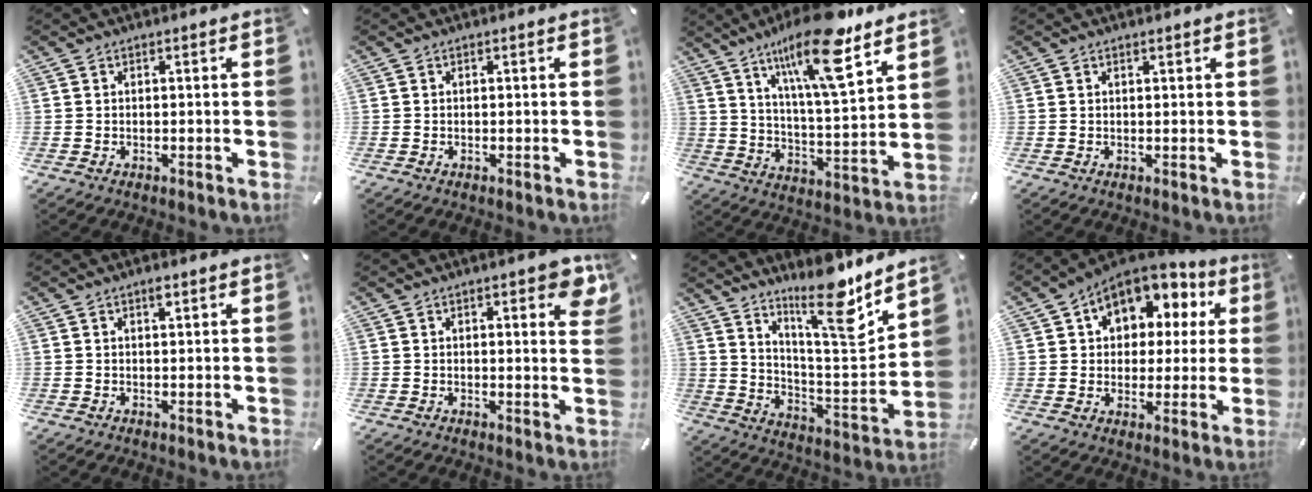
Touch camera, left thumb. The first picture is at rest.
{"total": 0.0}
{"total": 19.5, "force": [12.6, 4.9, 14.1], "torque": [-0.248, -0.062, 0.199]}
{"total": 0.8, "force": [0.4, 0.2, 0.6], "torque": [-0.011, 0.001, 0.008]}
{"total": 1.5, "force": [0.8, 0.5, 1.2], "torque": [-0.025, 0.002, 0.012]}
{"total": 6.0, "force": [3.2, 2.0, 4.6], "torque": [-0.057, -0.013, 0.048]}
{"total": 17.0, "force": [13.7, 2.7, 9.7], "torque": [-0.151, -0.112, 0.220]}
{"total": 11.6, "force": [5.7, 8.6, 5.2], "torque": [-0.080, -0.036, 0.103]}